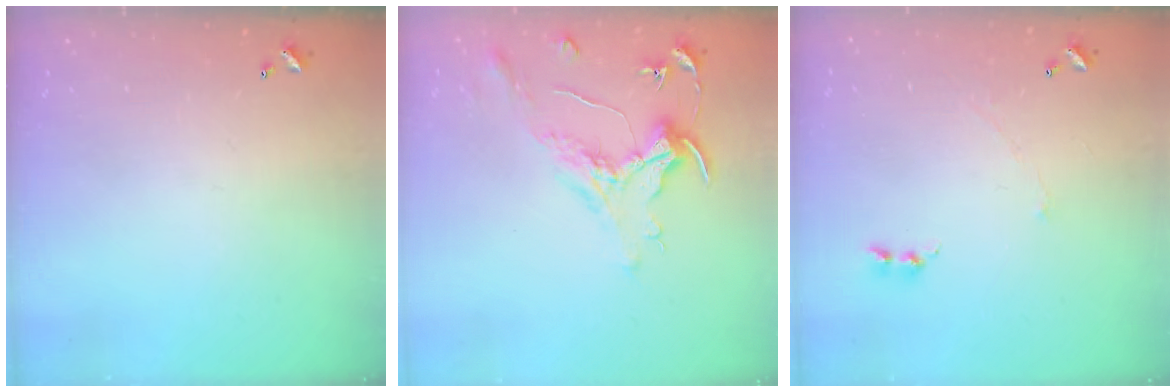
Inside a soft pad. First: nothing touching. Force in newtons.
{"total": 1.5, "press": 1.3, "slide": 0.7}
{"total": 2.4, "press": 2.3, "slide": 0.7}